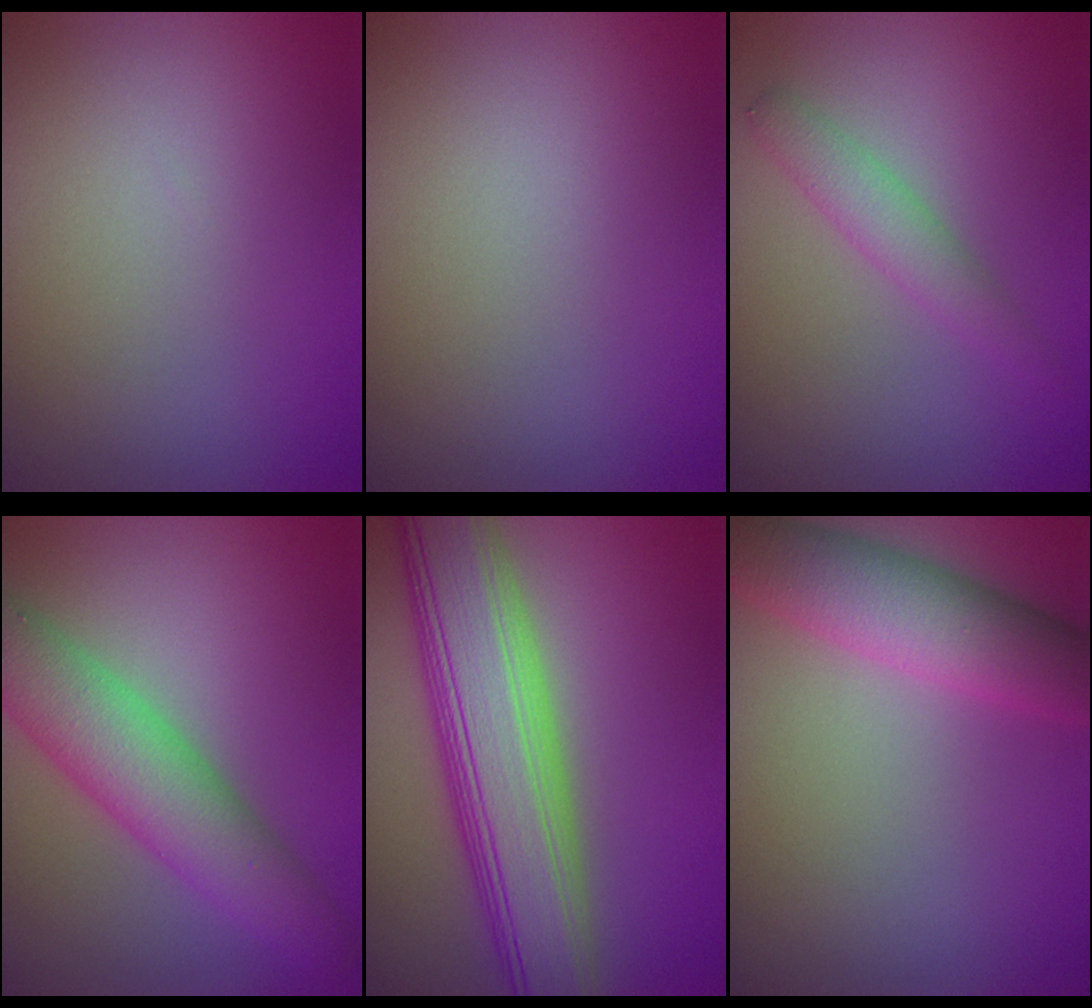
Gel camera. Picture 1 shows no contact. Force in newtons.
{"total": 0.0}
{"total": 2.3, "press": 2.3, "slide": 0.1}
{"total": 6.8, "press": 6.8, "slide": 0.3}
{"total": 10.1, "press": 10.1, "slide": 0.4}
{"total": 5.9, "press": 5.9, "slide": 0.3}